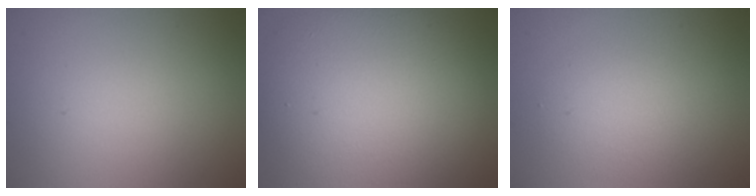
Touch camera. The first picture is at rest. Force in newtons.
{"total": 12.8, "press": 12.8, "slide": 0.7}
{"total": 2.6, "press": 2.6, "slide": 0.2}